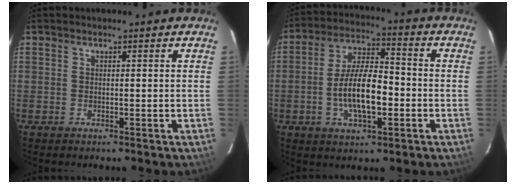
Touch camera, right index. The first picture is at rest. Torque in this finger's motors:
{"motor_torque": [1.16, -0.52, 0.64, 0.18]}